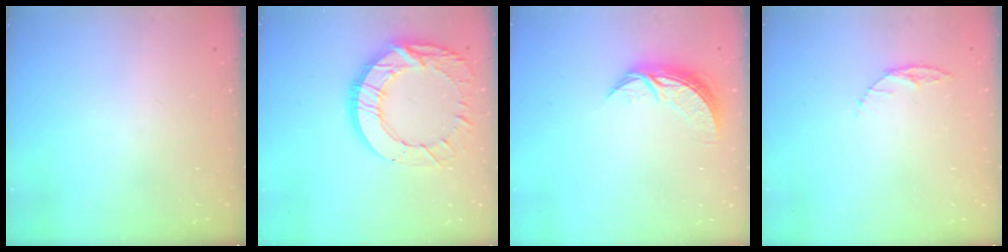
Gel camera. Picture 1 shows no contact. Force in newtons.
{"total": 18.2, "press": 18.1, "slide": 1.6}
{"total": 8.2, "press": 8.2, "slide": 0.3}
{"total": 5.5, "press": 5.5, "slide": 0.7}